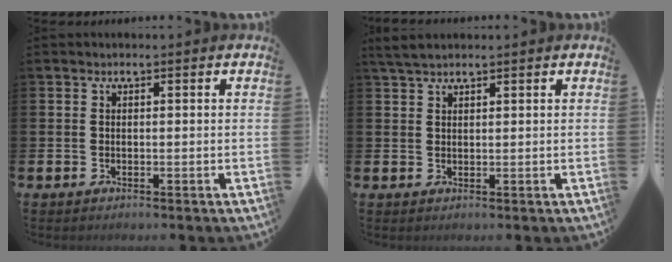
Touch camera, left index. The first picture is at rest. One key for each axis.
{"total": 2.4, "fx": 2.1, "fy": 0.5, "fz": 1.0, "tx": -0.020, "ty": 0.002, "tz": 0.038}